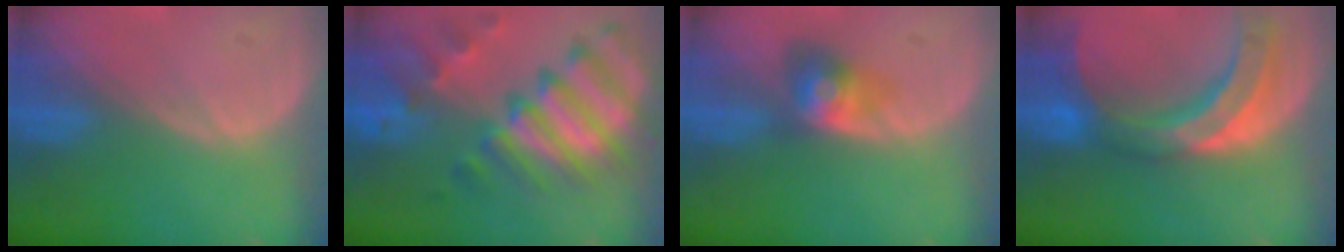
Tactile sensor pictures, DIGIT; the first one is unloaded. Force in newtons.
{"total": 11.5, "press": 9.8, "slide": 6.0}
{"total": 4.0, "press": 4.0, "slide": 0.2}
{"total": 10.8, "press": 9.4, "slide": 5.2}